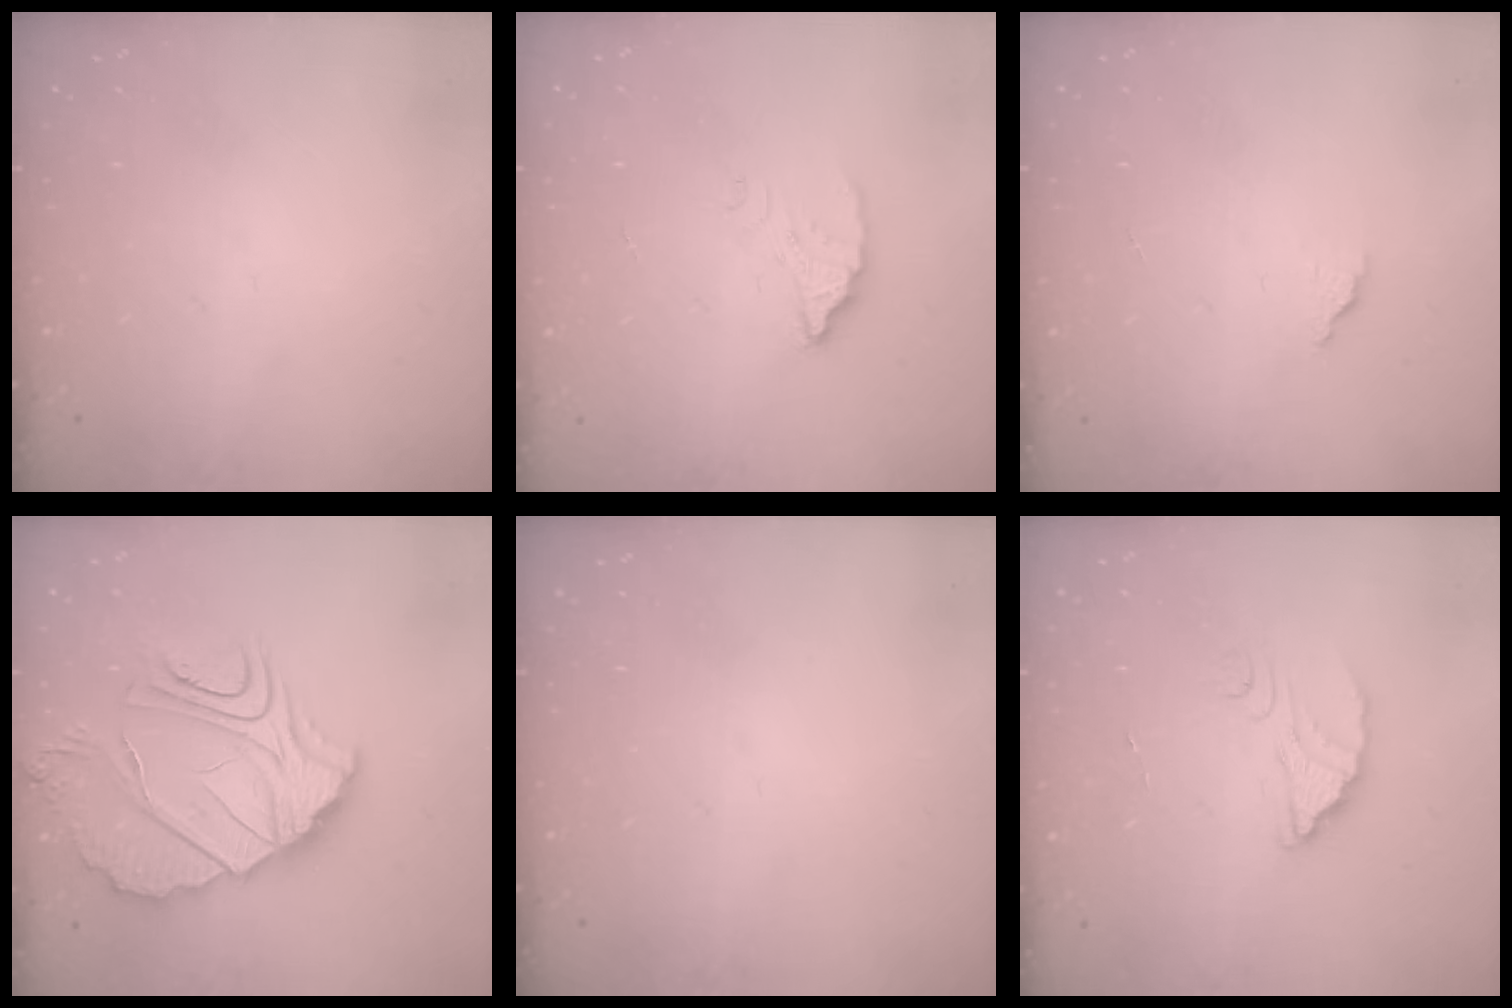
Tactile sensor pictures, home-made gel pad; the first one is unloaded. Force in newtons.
{"total": 2.8, "press": 2.8, "slide": 0.2}
{"total": 1.7, "press": 1.7, "slide": 0.1}
{"total": 12.9, "press": 12.9, "slide": 1.1}
{"total": 0.0}
{"total": 2.9, "press": 2.9, "slide": 0.1}